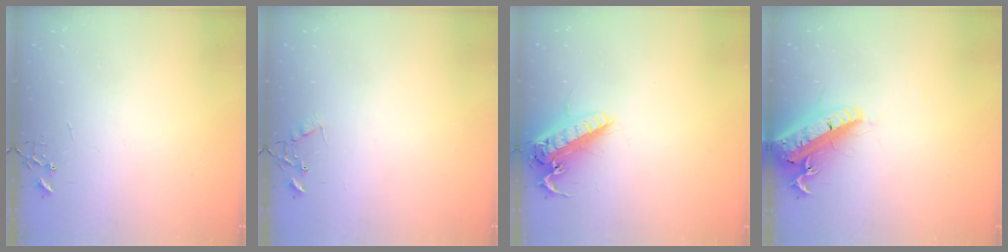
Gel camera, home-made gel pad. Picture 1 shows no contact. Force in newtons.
{"total": 7.5, "press": 7.5, "slide": 0.4}
{"total": 17.4, "press": 17.1, "slide": 3.3}
{"total": 23.1, "press": 22.6, "slide": 5.0}